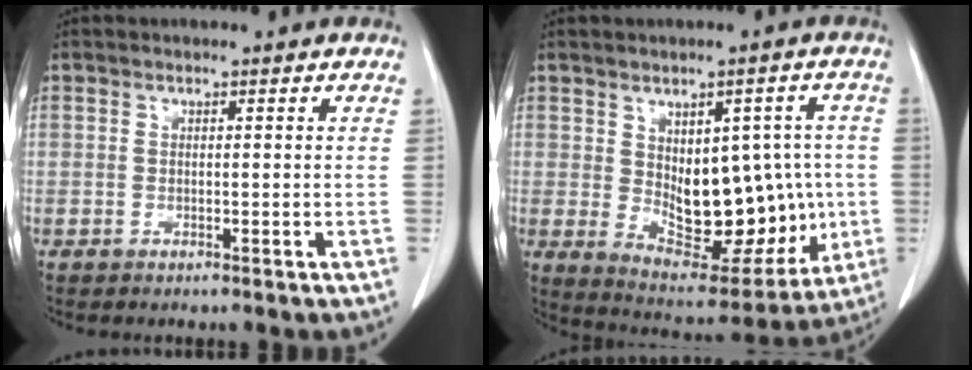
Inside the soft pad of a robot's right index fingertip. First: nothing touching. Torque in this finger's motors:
{"motor_torque": [0.56, 0.17, 0.38, 0.11]}